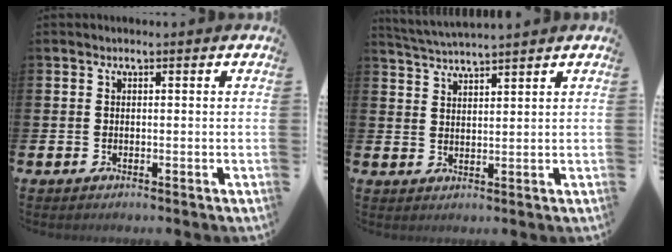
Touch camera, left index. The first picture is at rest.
{"total": 3.4, "force": [3.4, -0.5, 0.1], "torque": [-0.016, -0.015, 0.062]}